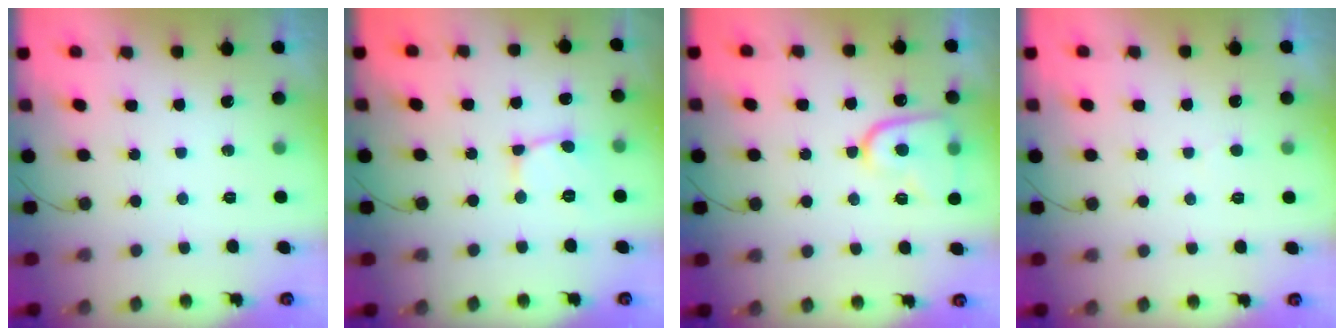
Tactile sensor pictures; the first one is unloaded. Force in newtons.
{"total": 2.8, "press": 2.8, "slide": 0.3}
{"total": 12.3, "press": 12.3, "slide": 1.1}
{"total": 3.5, "press": 3.5, "slide": 0.3}